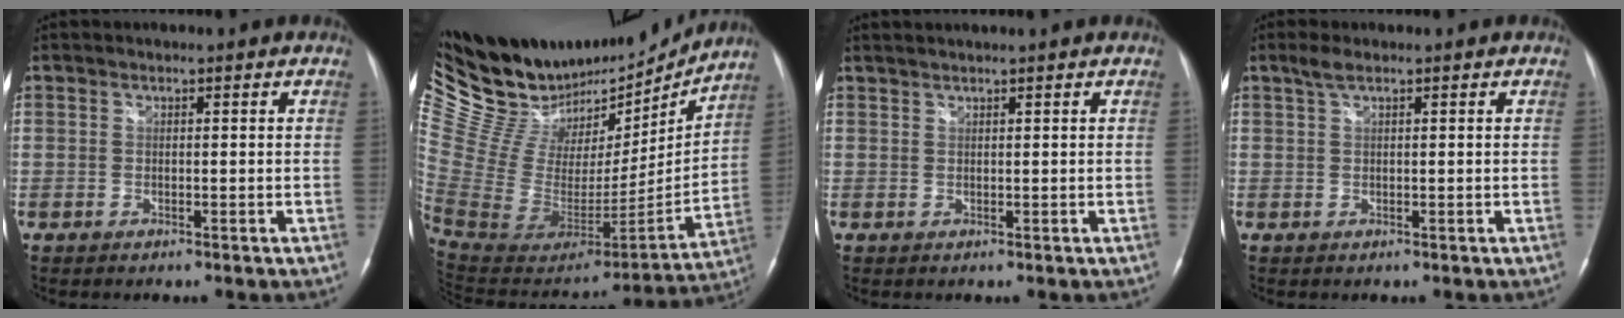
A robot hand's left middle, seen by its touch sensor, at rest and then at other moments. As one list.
[{"total": 32.7, "force": [28.1, 10.7, 12.9], "torque": [-0.254, -0.013, 0.450]}, {"total": 2.7, "force": [2.3, -0.6, 1.3], "torque": [-0.016, 0.020, 0.041]}, {"total": 1.9, "force": [1.3, 0.3, 1.3], "torque": [-0.036, 0.012, 0.030]}]